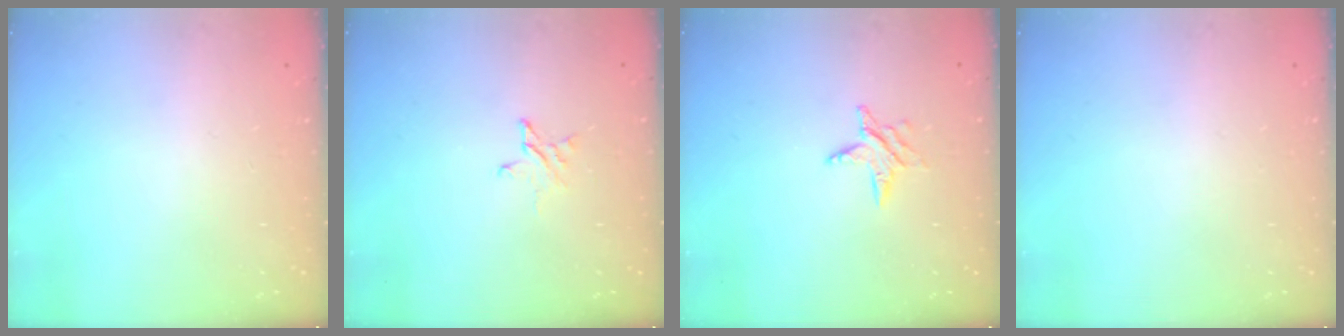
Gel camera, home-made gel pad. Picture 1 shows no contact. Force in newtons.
{"total": 3.0, "press": 3.0, "slide": 0.3}
{"total": 5.0, "press": 5.0, "slide": 0.5}
{"total": 0.0}